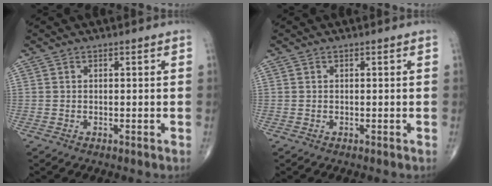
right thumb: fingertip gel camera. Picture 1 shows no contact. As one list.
[{"total": 0.0}]